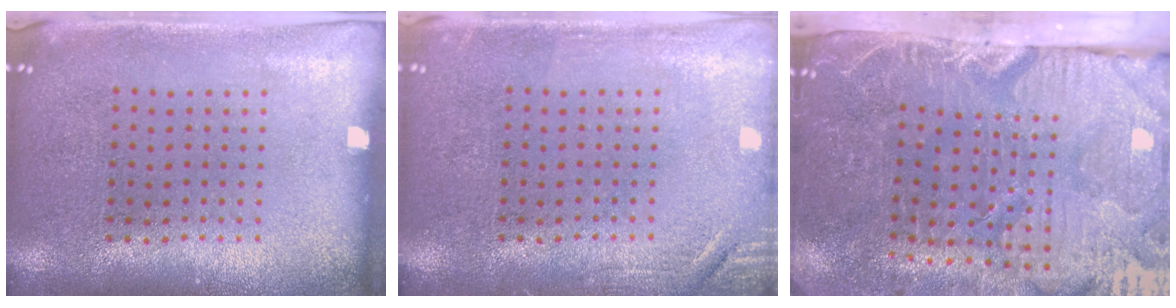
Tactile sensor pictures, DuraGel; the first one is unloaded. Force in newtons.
{"total": 1.7, "press": 1.7, "slide": 0.2}
{"total": 4.8, "press": 4.2, "slide": 2.3}